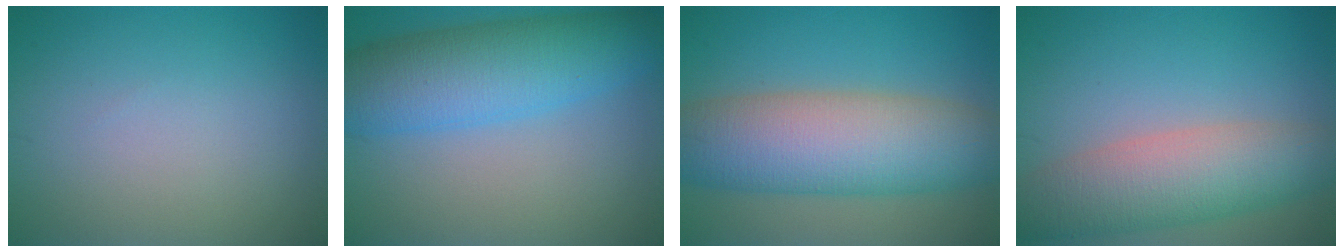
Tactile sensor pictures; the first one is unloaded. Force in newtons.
{"total": 8.6, "press": 8.6, "slide": 0.3}
{"total": 10.7, "press": 10.7, "slide": 0.6}
{"total": 7.4, "press": 7.4, "slide": 0.2}